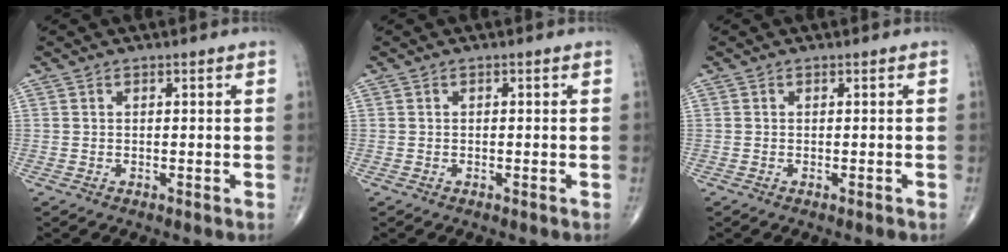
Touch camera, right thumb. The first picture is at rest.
{"total": 0.0}
{"total": 0.7, "force": [-0.5, 0.0, 0.5], "torque": [-0.010, -0.001, -0.007]}